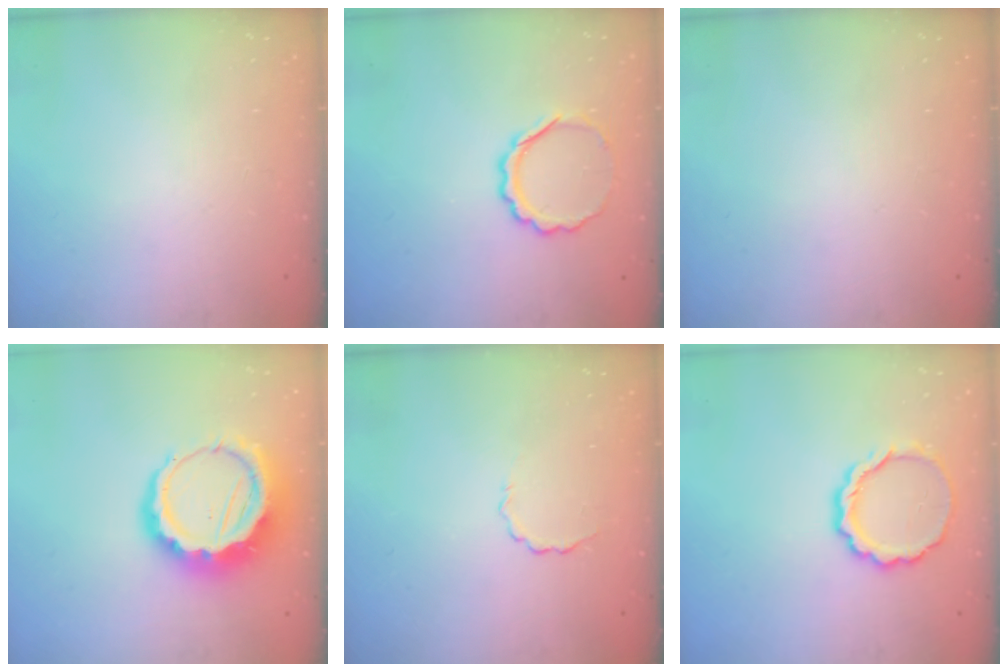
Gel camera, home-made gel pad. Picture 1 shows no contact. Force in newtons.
{"total": 7.3, "press": 7.3, "slide": 0.8}
{"total": 0.0}
{"total": 13.1, "press": 12.8, "slide": 2.6}
{"total": 2.6, "press": 2.5, "slide": 0.8}
{"total": 9.6, "press": 9.5, "slide": 1.7}